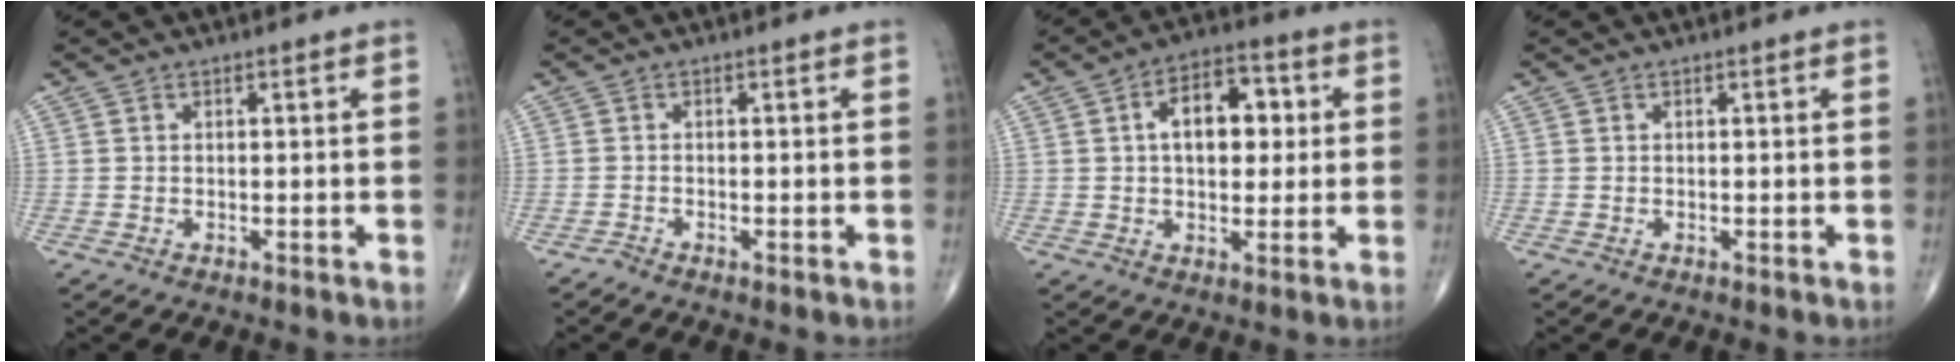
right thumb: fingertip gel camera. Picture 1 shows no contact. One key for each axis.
{"total": 0.7, "fx": -0.7, "fy": 0.1, "fz": 0.1, "tx": -0.006, "ty": -0.002, "tz": -0.018}
{"total": 11.1, "fx": 2.0, "fy": 6.6, "fz": 8.7, "tx": -0.103, "ty": 0.014, "tz": 0.026}
{"total": 0.0}